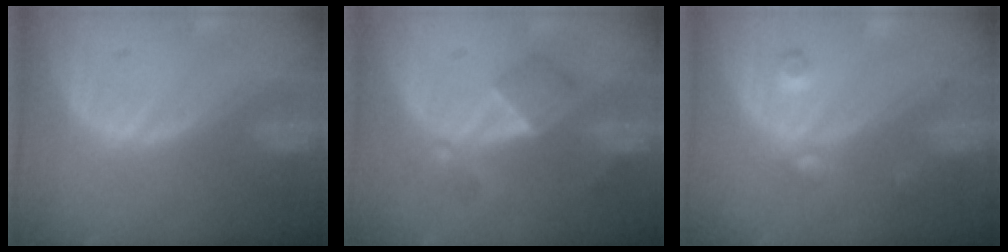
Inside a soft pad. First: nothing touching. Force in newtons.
{"total": 5.6, "press": 5.1, "slide": 2.2}
{"total": 3.4, "press": 3.2, "slide": 1.1}